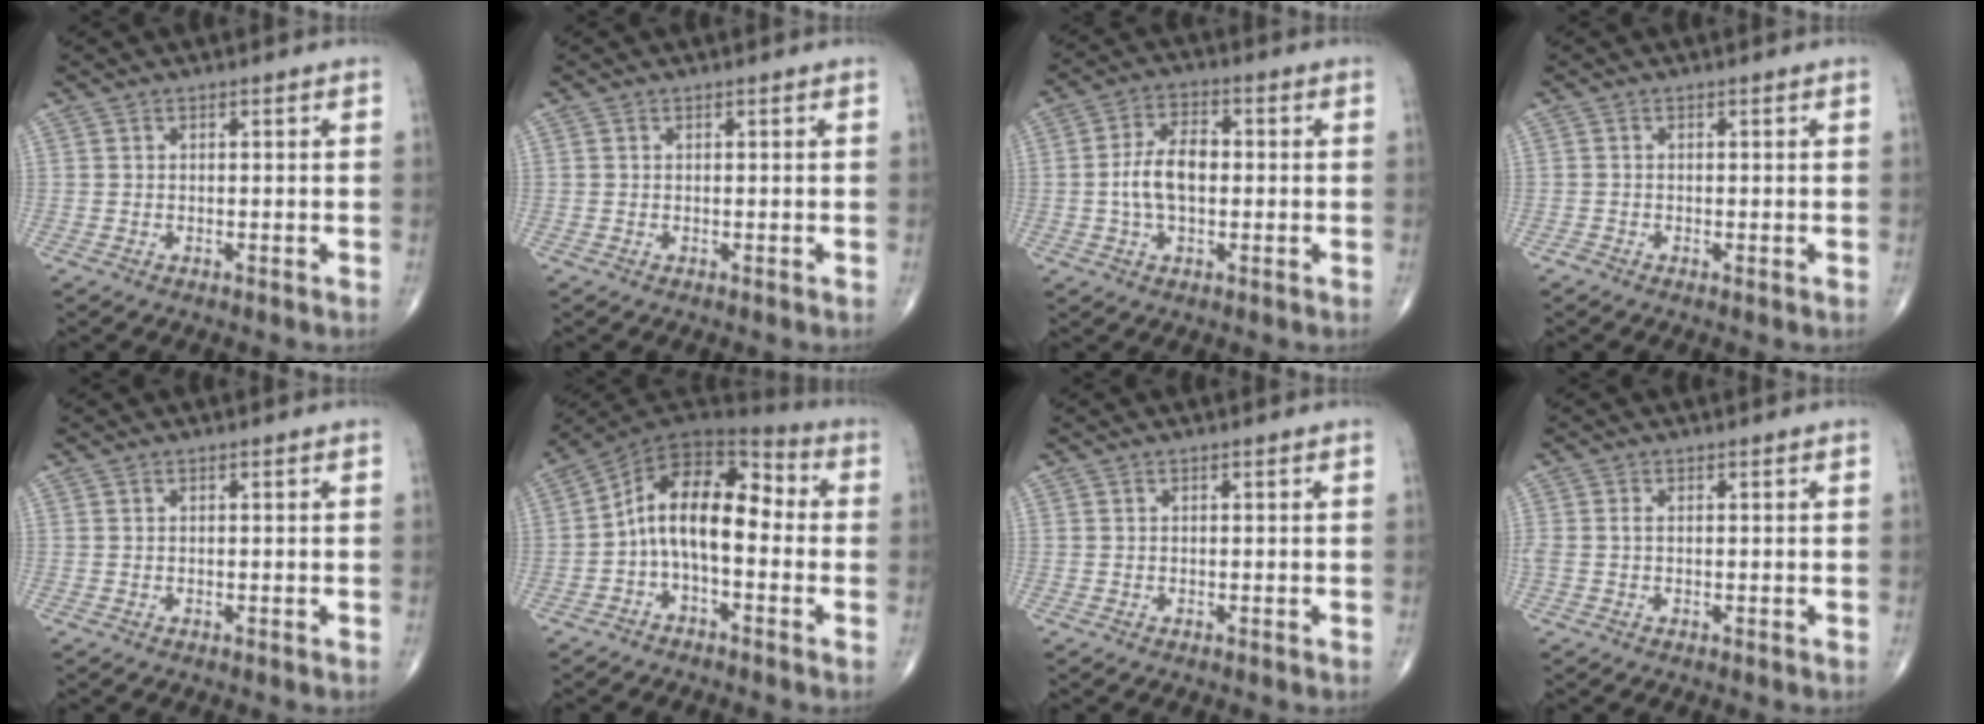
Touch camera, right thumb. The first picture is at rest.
{"total": 0.0}
{"total": 8.2, "force": [-0.3, 4.6, 6.8], "torque": [-0.126, 0.016, -0.011]}
{"total": 0.6, "force": [-0.3, 0.2, 0.4], "torque": [-0.009, -0.003, -0.011]}
{"total": 0.0}
{"total": 13.1, "force": [-1.2, 7.2, 10.9], "torque": [-0.156, 0.058, -0.036]}
{"total": 0.0}
{"total": 1.6, "force": [0.0, 1.0, 1.3], "torque": [-0.038, 0.003, -0.001]}